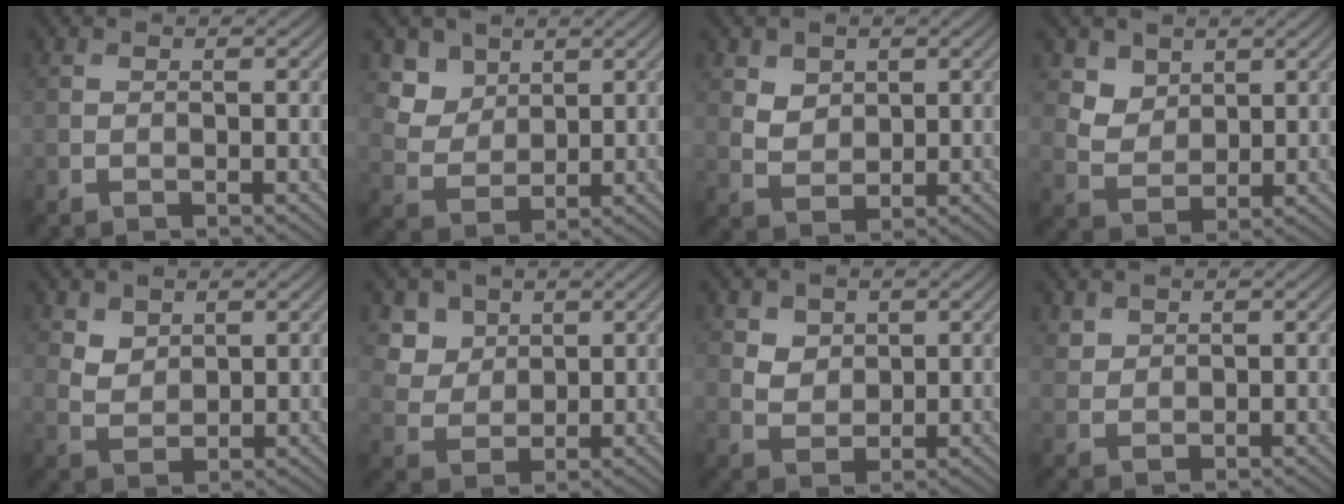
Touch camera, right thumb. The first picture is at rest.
{"total": 5.1, "force": [3.1, 3.7, 1.9], "torque": [-0.061, -0.022, 0.073]}
{"total": 3.3, "force": [1.8, 2.5, 1.4], "torque": [-0.044, -0.012, 0.036]}
{"total": 4.1, "force": [2.6, 2.8, 1.4], "torque": [-0.048, -0.020, 0.058]}
{"total": 3.1, "force": [2.0, 2.0, 1.1], "torque": [-0.031, -0.009, 0.039]}
{"total": 5.0, "force": [2.7, 3.7, 1.8], "torque": [-0.057, -0.019, 0.063]}
{"total": 3.5, "force": [1.9, 2.7, 1.3], "torque": [-0.042, -0.017, 0.044]}
{"total": 1.8, "force": [1.4, 1.1, 0.5], "torque": [-0.015, -0.001, 0.033]}